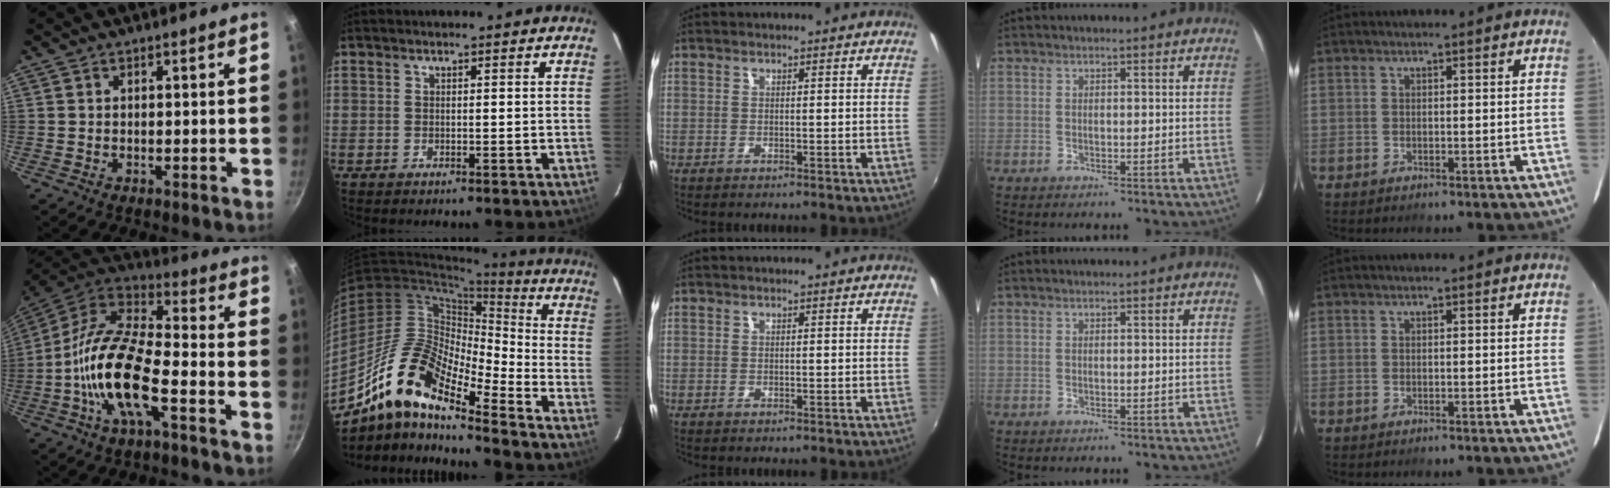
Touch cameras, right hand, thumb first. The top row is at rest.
{"thumb": {"total": 18.2, "force": [-5.8, 6.9, 15.8], "torque": [-0.302, 0.043, -0.132]}, "index": {"total": 16.6, "force": [-12.0, 4.4, 10.6], "torque": [-0.178, -0.004, -0.241]}}